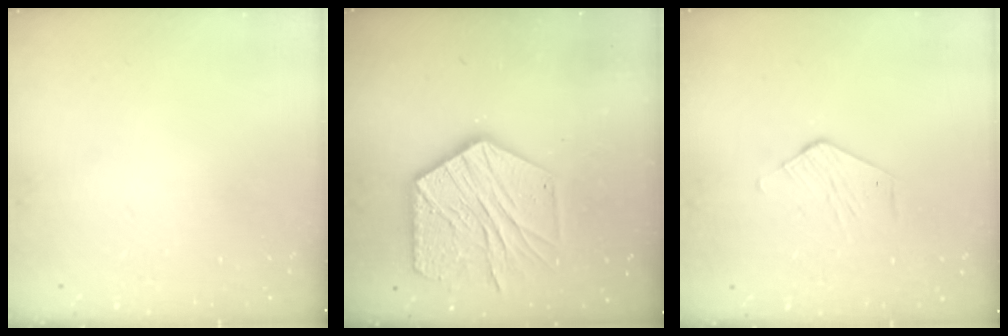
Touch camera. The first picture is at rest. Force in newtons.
{"total": 19.6, "press": 19.5, "slide": 1.6}
{"total": 2.5, "press": 2.5, "slide": 0.2}